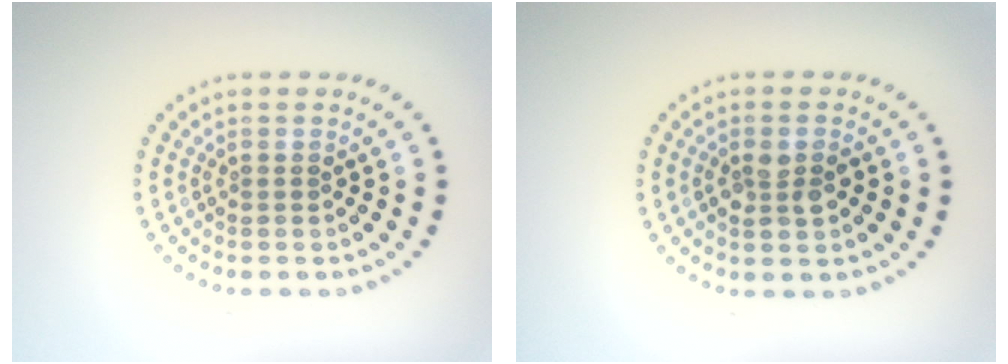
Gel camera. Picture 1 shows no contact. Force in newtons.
{"total": 2.5, "press": 2.4, "slide": 0.5}